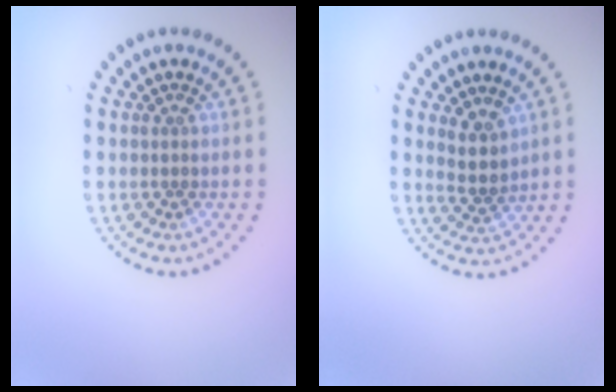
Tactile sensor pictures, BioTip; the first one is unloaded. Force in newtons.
{"total": 2.5, "press": 2.0, "slide": 1.4}